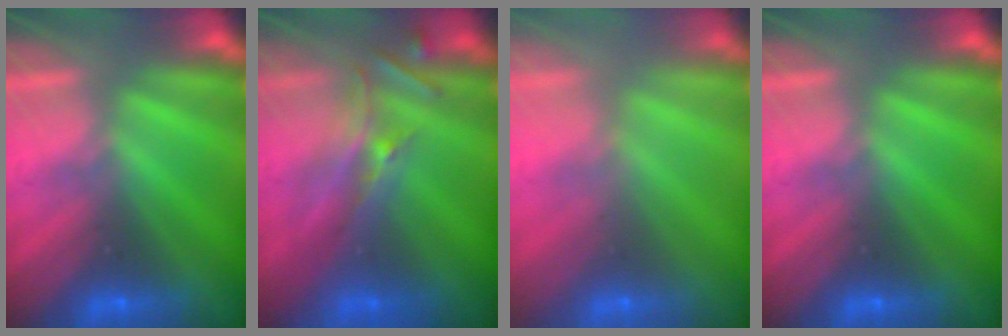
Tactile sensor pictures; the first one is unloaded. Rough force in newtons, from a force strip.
{"total": 2.6}
{"total": 2.8}
{"total": 0.0}